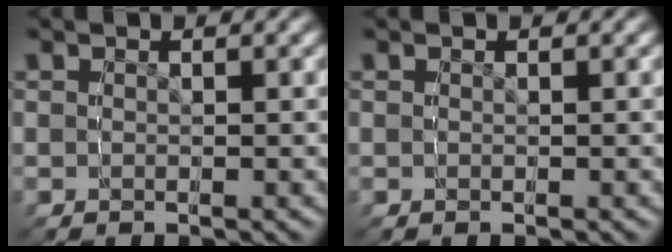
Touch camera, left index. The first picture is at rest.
{"total": 0.0}